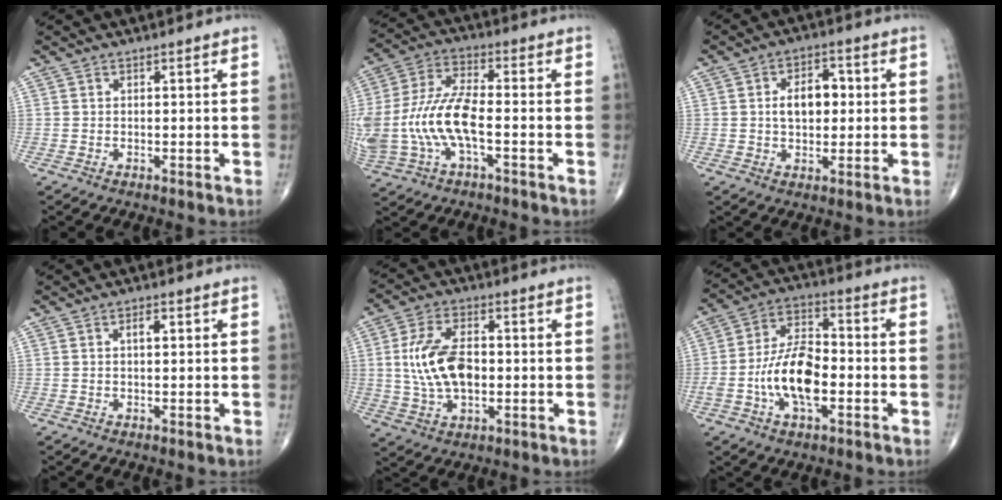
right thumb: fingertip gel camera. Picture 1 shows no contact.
{"total": 16.0, "force": [-3.1, 6.9, 14.1], "torque": [-0.322, 0.030, -0.054]}
{"total": 7.6, "force": [0.7, 4.8, 5.9], "torque": [-0.074, 0.012, 0.008]}
{"total": 1.9, "force": [0.6, 0.8, 1.7], "torque": [-0.027, 0.002, 0.009]}
{"total": 12.3, "force": [0.1, 7.0, 10.2], "torque": [-0.191, 0.008, 0.005]}
{"total": 13.3, "force": [-3.0, 6.7, 11.1], "torque": [-0.202, 0.030, -0.060]}